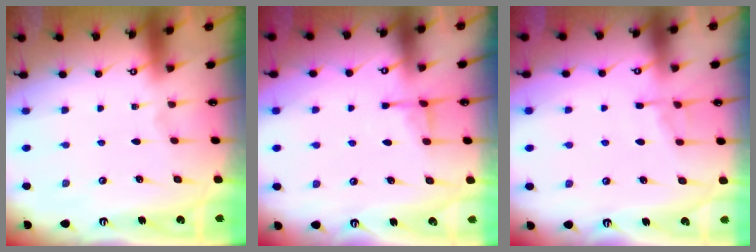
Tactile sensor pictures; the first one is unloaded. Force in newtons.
{"total": 4.4, "press": 4.4, "slide": 0.7}
{"total": 4.6, "press": 4.5, "slide": 0.5}